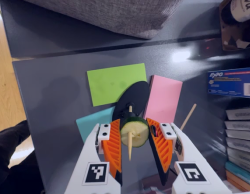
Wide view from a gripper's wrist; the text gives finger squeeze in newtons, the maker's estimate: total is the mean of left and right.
{"total": 10.5, "left": 10.8, "right": 10.3}